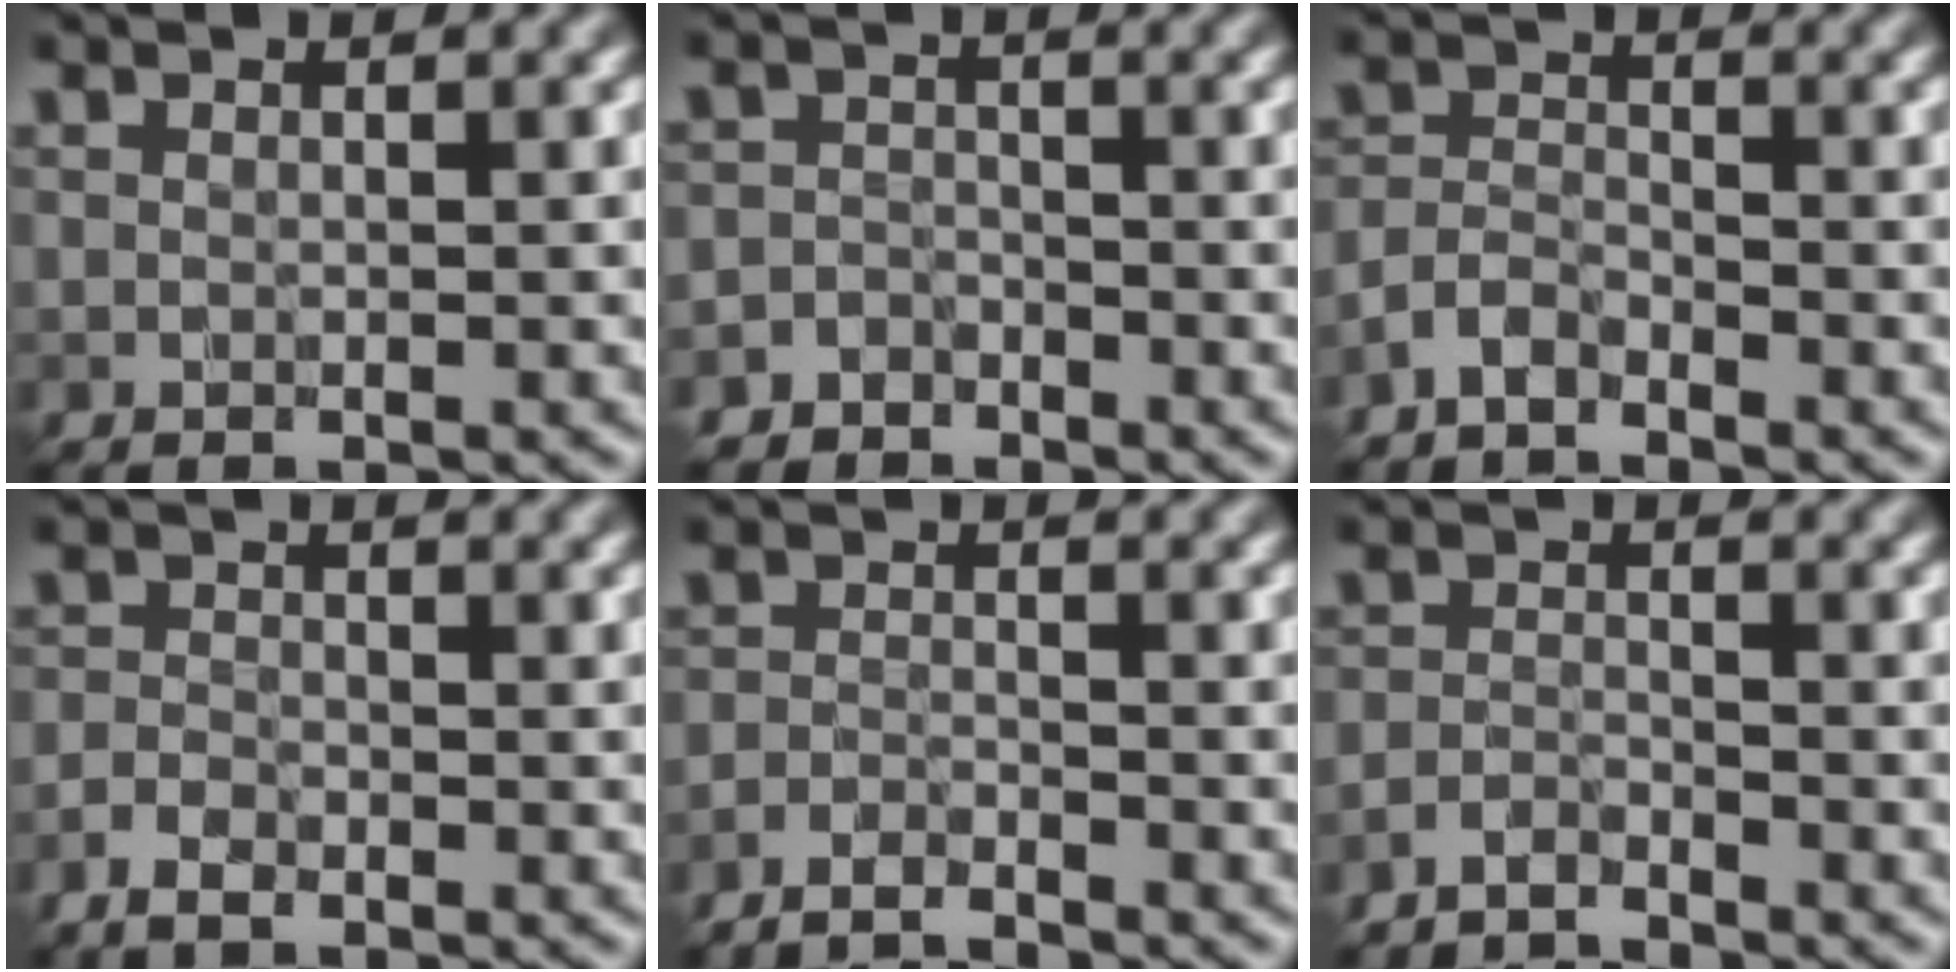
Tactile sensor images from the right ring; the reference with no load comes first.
{"total": 1.7, "force": [-1.4, 0.9, -0.4], "torque": [0.019, 0.007, -0.031]}
{"total": 2.0, "force": [-1.7, 0.6, 0.6], "torque": [-0.010, 0.008, -0.042]}
{"total": 1.9, "force": [-1.5, 0.9, 0.9], "torque": [-0.015, 0.000, -0.036]}
{"total": 2.1, "force": [-2.0, 0.1, 0.4], "torque": [-0.005, 0.000, -0.044]}
{"total": 1.8, "force": [-1.8, 0.2, 0.2], "torque": [-0.002, 0.003, -0.042]}